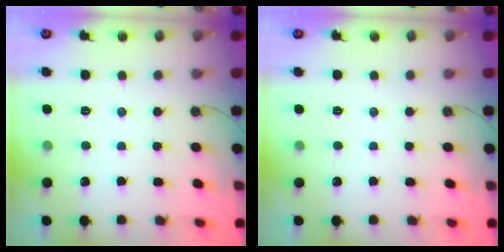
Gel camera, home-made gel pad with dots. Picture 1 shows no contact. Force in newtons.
{"total": 0.0}